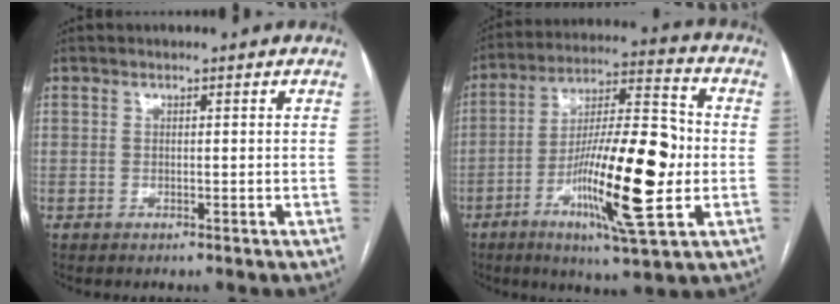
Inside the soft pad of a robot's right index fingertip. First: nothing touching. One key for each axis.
{"total": 19.0, "fx": -4.1, "fy": 2.7, "fz": 18.4, "tx": -0.327, "ty": -0.002, "tz": -0.065}